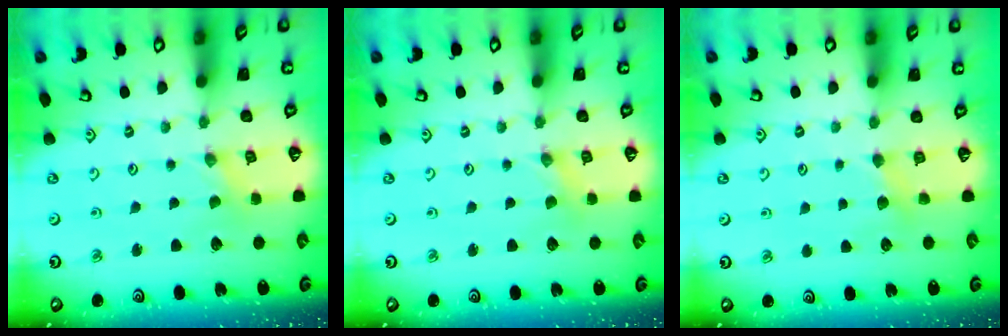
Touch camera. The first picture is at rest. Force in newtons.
{"total": 1.1, "press": 1.1, "slide": 0.2}
{"total": 4.3, "press": 4.2, "slide": 0.5}